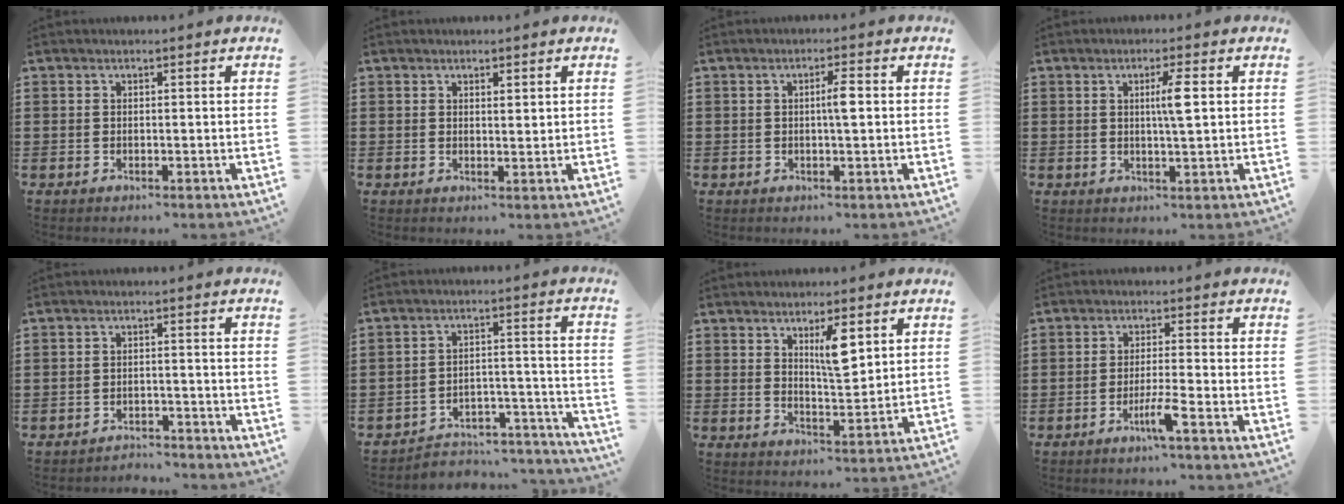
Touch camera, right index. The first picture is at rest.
{"total": 1.0, "force": [0.9, 0.3, 0.5], "torque": [-0.010, 0.003, 0.016]}
{"total": 2.9, "force": [0.2, 0.3, 2.9], "torque": [-0.053, -0.001, 0.001]}
{"total": 4.0, "force": [0.8, 0.2, 3.9], "torque": [-0.075, 0.000, 0.009]}
{"total": 2.6, "force": [-2.6, 0.3, -0.1], "torque": [-0.007, -0.001, -0.055]}
{"total": 4.3, "force": [-4.0, 1.2, 1.0], "torque": [-0.021, 0.005, -0.083]}
{"total": 5.8, "force": [2.7, 1.7, 4.9], "torque": [-0.079, -0.003, 0.040]}
{"total": 4.1, "force": [-2.5, -0.4, 3.3], "torque": [-0.068, -0.014, -0.047]}